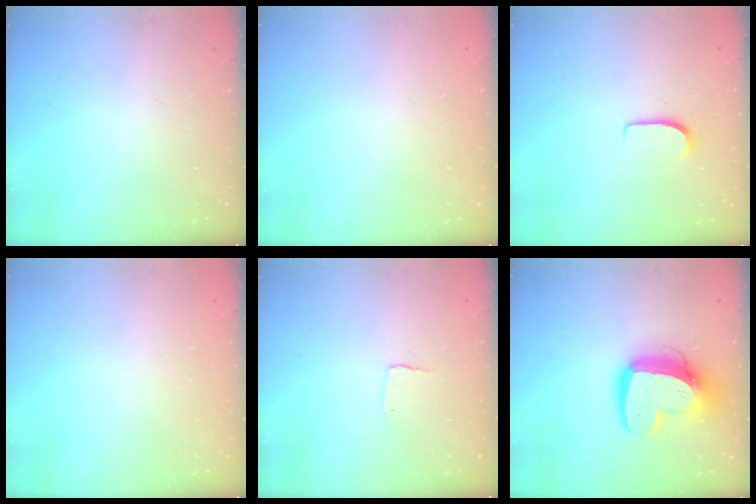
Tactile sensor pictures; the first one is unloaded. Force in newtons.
{"total": 0.0}
{"total": 5.4, "press": 5.3, "slide": 0.5}
{"total": 0.0}
{"total": 2.7, "press": 2.7, "slide": 0.2}
{"total": 15.5, "press": 15.4, "slide": 1.8}